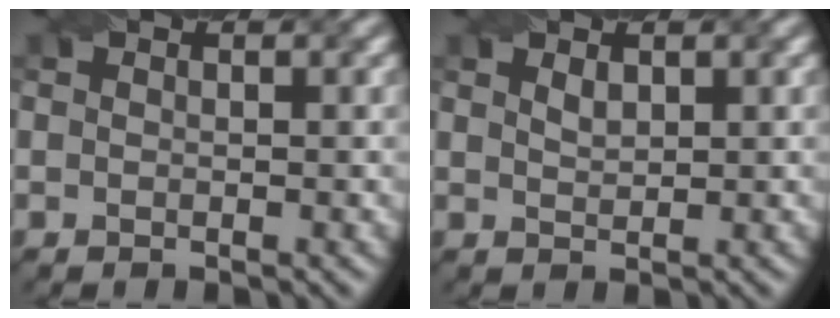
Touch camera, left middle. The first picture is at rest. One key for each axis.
{"total": 1.0, "fx": 0.7, "fy": 0.5, "fz": 0.6, "tx": -0.014, "ty": -0.001, "tz": 0.017}